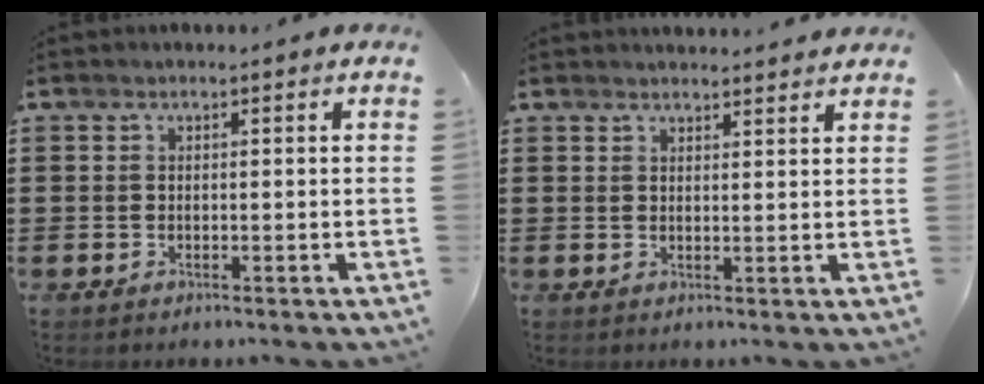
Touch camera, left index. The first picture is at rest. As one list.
[{"total": 1.8, "force": [1.8, 0.0, 0.0], "torque": [-0.005, -0.001, 0.035]}]